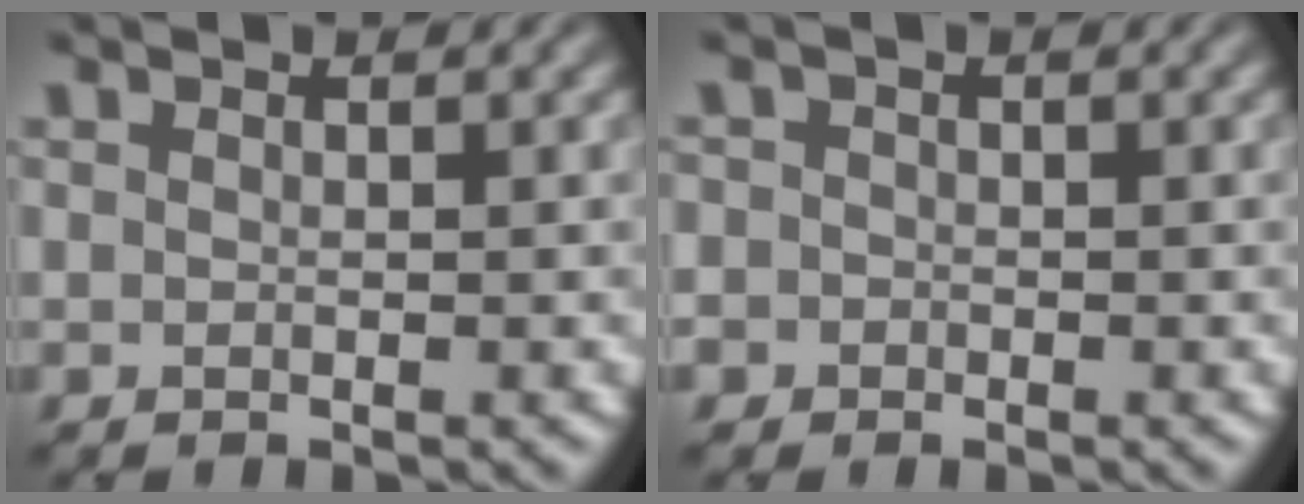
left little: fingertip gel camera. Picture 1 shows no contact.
{"total": 1.9, "force": [-0.4, 1.8, 0.3], "torque": [0.013, 0.009, -0.026]}